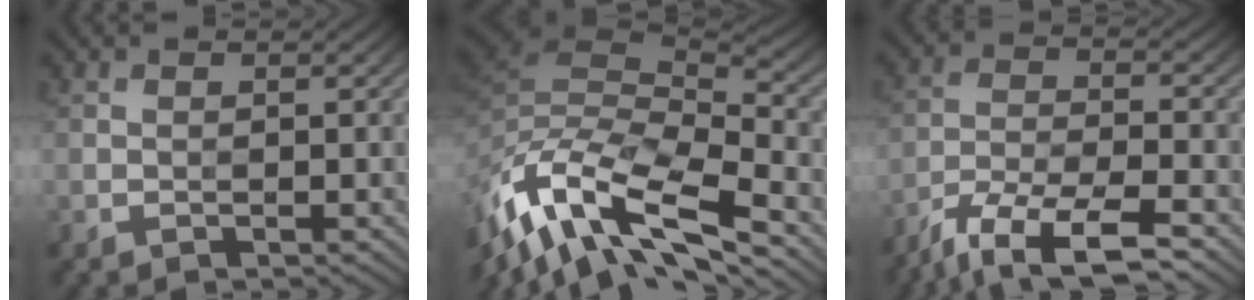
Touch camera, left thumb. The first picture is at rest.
{"total": 15.0, "force": [-7.6, 6.1, 11.4], "torque": [-0.261, -0.014, -0.129]}
{"total": 9.8, "force": [-7.3, 2.7, 6.0], "torque": [-0.122, -0.009, -0.133]}